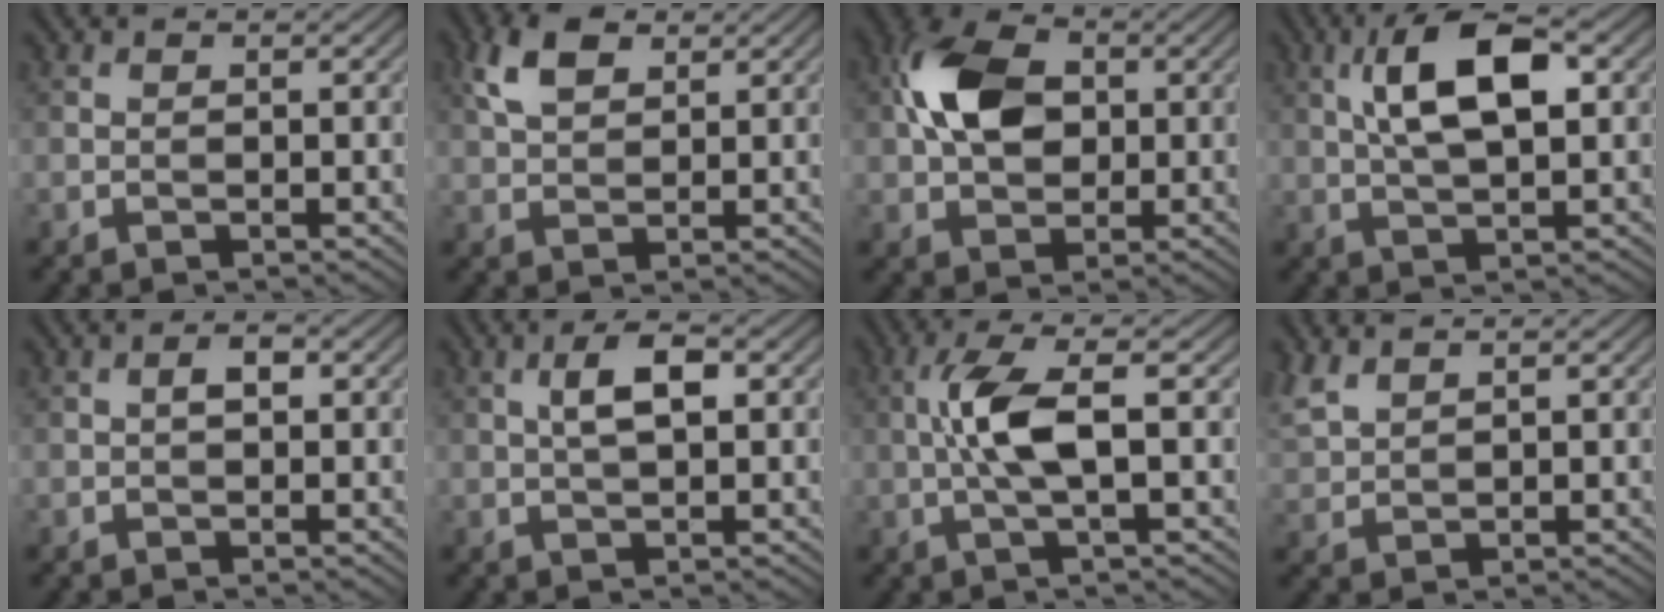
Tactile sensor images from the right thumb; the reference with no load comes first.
{"total": 5.3, "force": [2.6, 3.0, 3.6], "torque": [-0.084, 0.009, 0.047]}
{"total": 9.1, "force": [1.4, 6.2, 6.5], "torque": [-0.147, 0.018, 0.016]}
{"total": 9.0, "force": [2.3, 3.4, 8.0], "torque": [-0.156, 0.015, 0.035]}
{"total": 1.5, "force": [0.2, 0.8, 1.3], "torque": [-0.020, 0.006, 0.000]}
{"total": 4.0, "force": [0.9, 1.3, 3.6], "torque": [-0.075, 0.008, 0.015]}
{"total": 6.5, "force": [0.2, 1.4, 6.3], "torque": [-0.136, 0.014, -0.001]}
{"total": 3.9, "force": [2.8, 1.5, 2.3], "torque": [-0.069, 0.010, 0.065]}